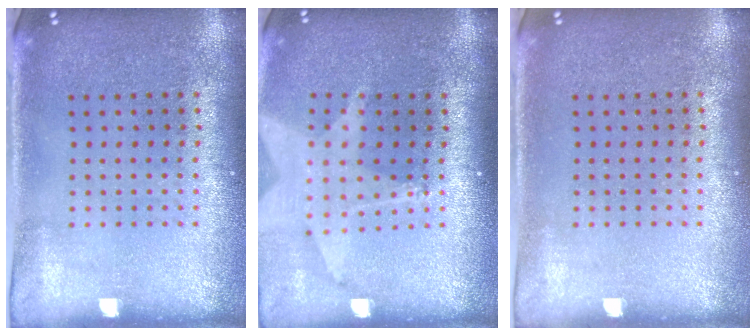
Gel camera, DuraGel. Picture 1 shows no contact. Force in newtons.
{"total": 1.8, "press": 1.5, "slide": 1.0}
{"total": 0.0}